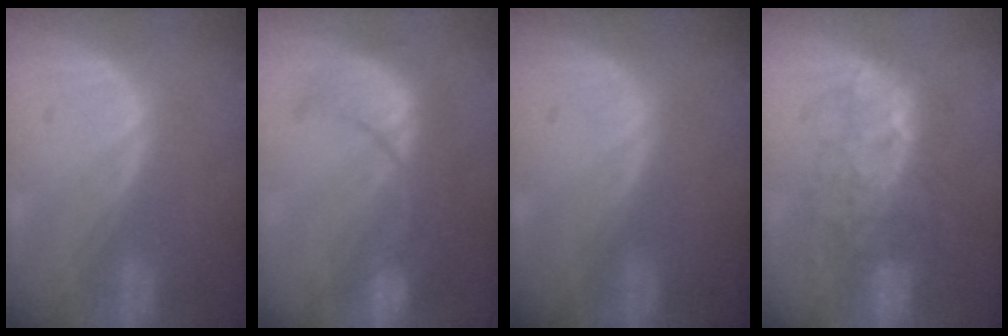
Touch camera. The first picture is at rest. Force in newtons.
{"total": 9.9, "press": 9.1, "slide": 3.9}
{"total": 0.0}
{"total": 8.9, "press": 8.3, "slide": 3.3}